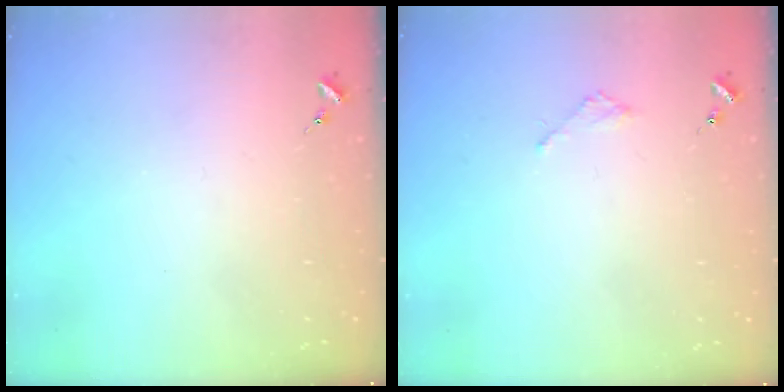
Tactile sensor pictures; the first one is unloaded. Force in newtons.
{"total": 2.1, "press": 2.1, "slide": 0.2}